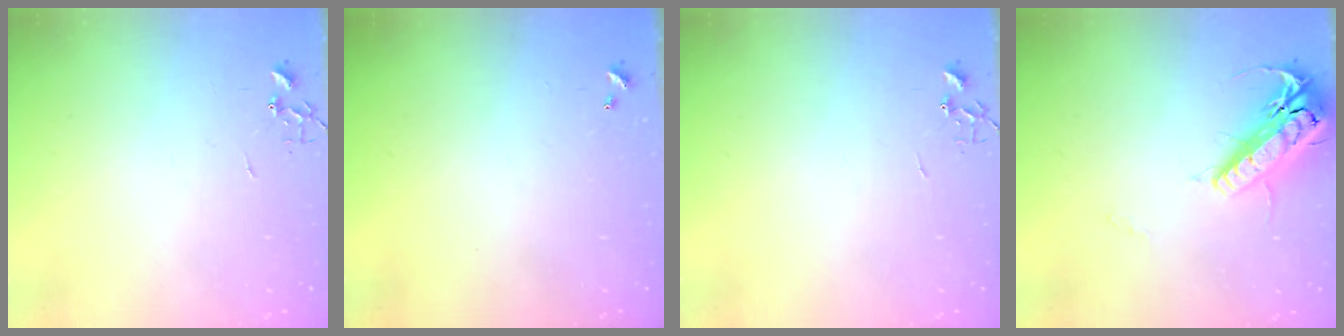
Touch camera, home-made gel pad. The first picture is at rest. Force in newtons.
{"total": 0.0}
{"total": 0.0}
{"total": 19.2, "press": 18.9, "slide": 3.3}